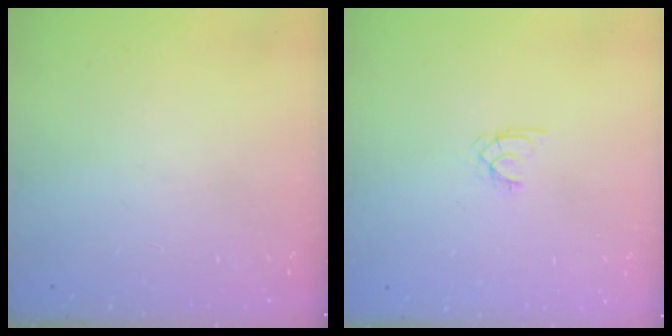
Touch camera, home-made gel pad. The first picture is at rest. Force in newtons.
{"total": 1.8, "press": 1.8, "slide": 0.3}